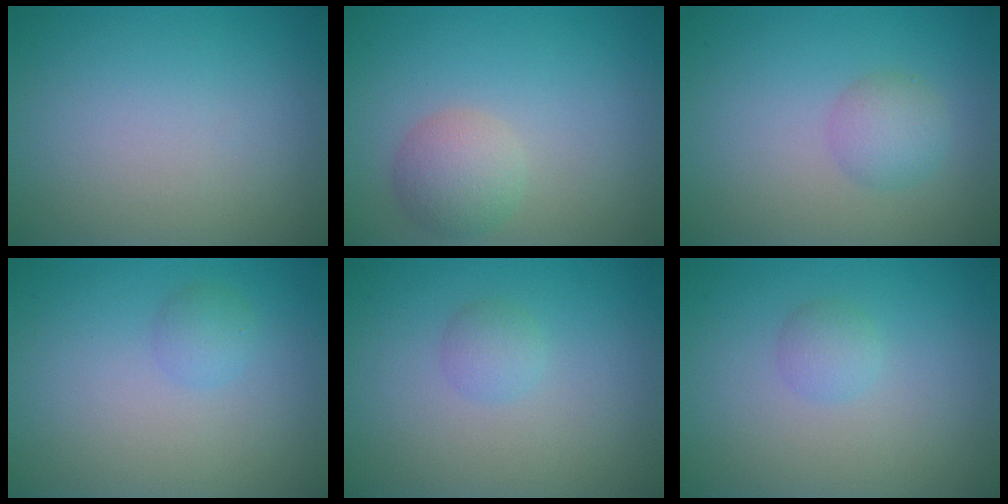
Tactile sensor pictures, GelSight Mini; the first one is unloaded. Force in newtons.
{"total": 3.0, "press": 3.0, "slide": 0.1}
{"total": 2.2, "press": 2.2, "slide": 0.1}
{"total": 1.2, "press": 1.2, "slide": 0.1}
{"total": 1.3, "press": 1.3, "slide": 0.0}
{"total": 1.3, "press": 1.3, "slide": 0.0}